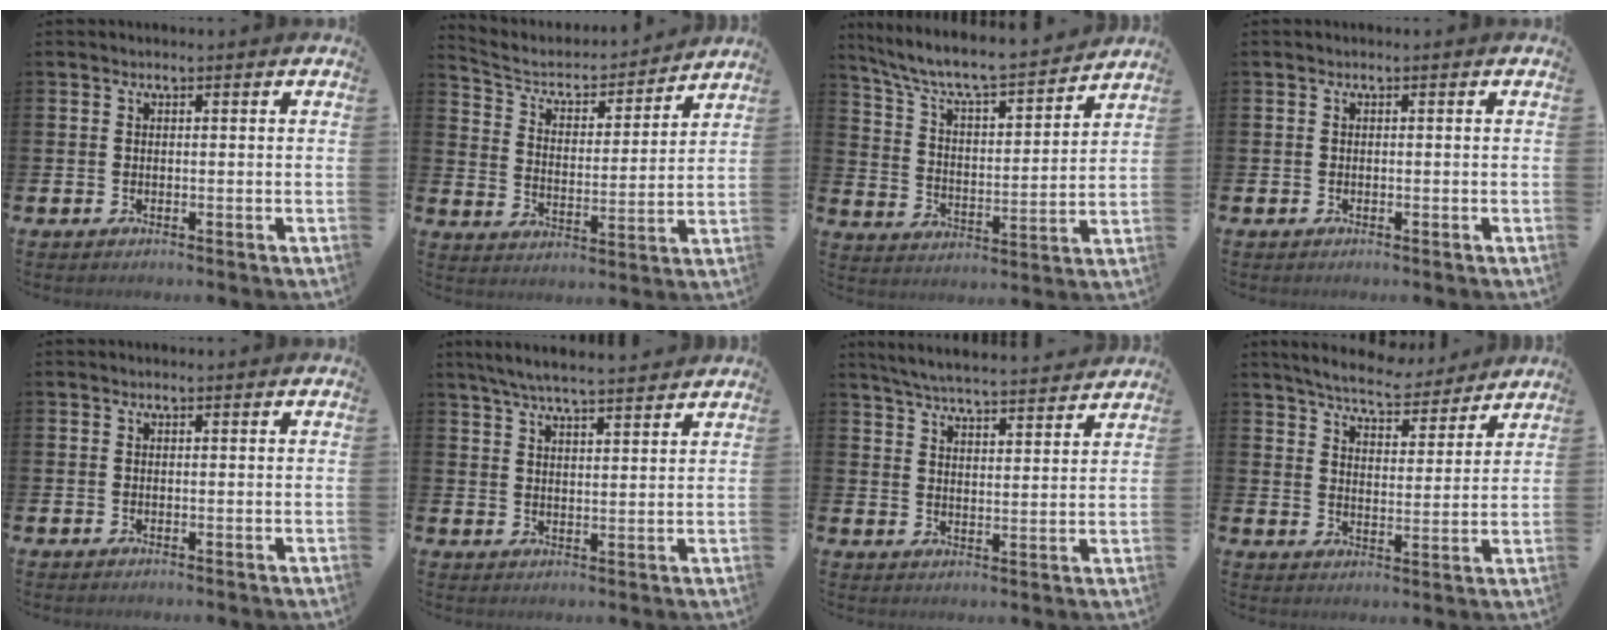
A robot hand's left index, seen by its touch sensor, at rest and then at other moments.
{"total": 5.2, "force": [4.7, 2.0, 1.2], "torque": [-0.054, -0.042, 0.073]}
{"total": 8.0, "force": [7.4, 1.0, 2.8], "torque": [-0.094, -0.055, 0.123]}
{"total": 0.0}
{"total": 0.0}
{"total": 6.0, "force": [5.7, 0.2, 1.7], "torque": [-0.049, -0.024, 0.102]}
{"total": 5.8, "force": [5.7, 0.2, 1.1], "torque": [-0.038, -0.038, 0.099]}
{"total": 7.1, "force": [6.8, 1.1, 1.5], "torque": [-0.050, -0.042, 0.120]}